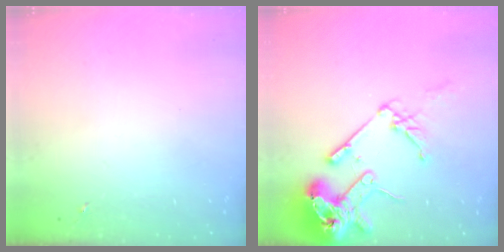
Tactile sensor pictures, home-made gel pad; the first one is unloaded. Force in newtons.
{"total": 17.6, "press": 17.4, "slide": 2.3}